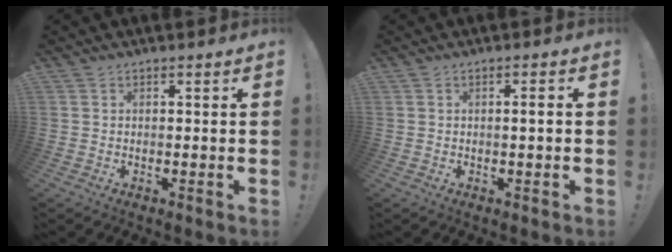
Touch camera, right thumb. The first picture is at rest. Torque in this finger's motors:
{"motor_torque": [-0.15, 0.04, 0.16, -0.09, 0.05]}